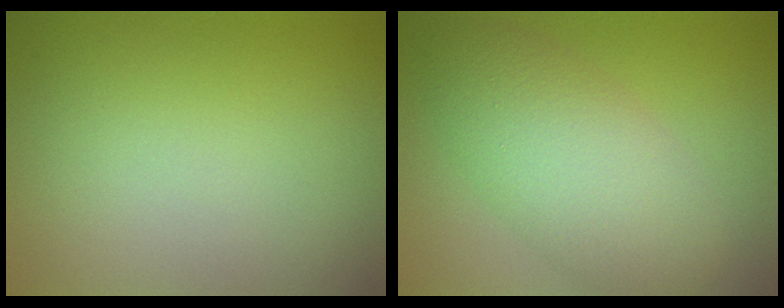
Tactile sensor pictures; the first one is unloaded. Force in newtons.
{"total": 6.4, "press": 6.4, "slide": 0.0}